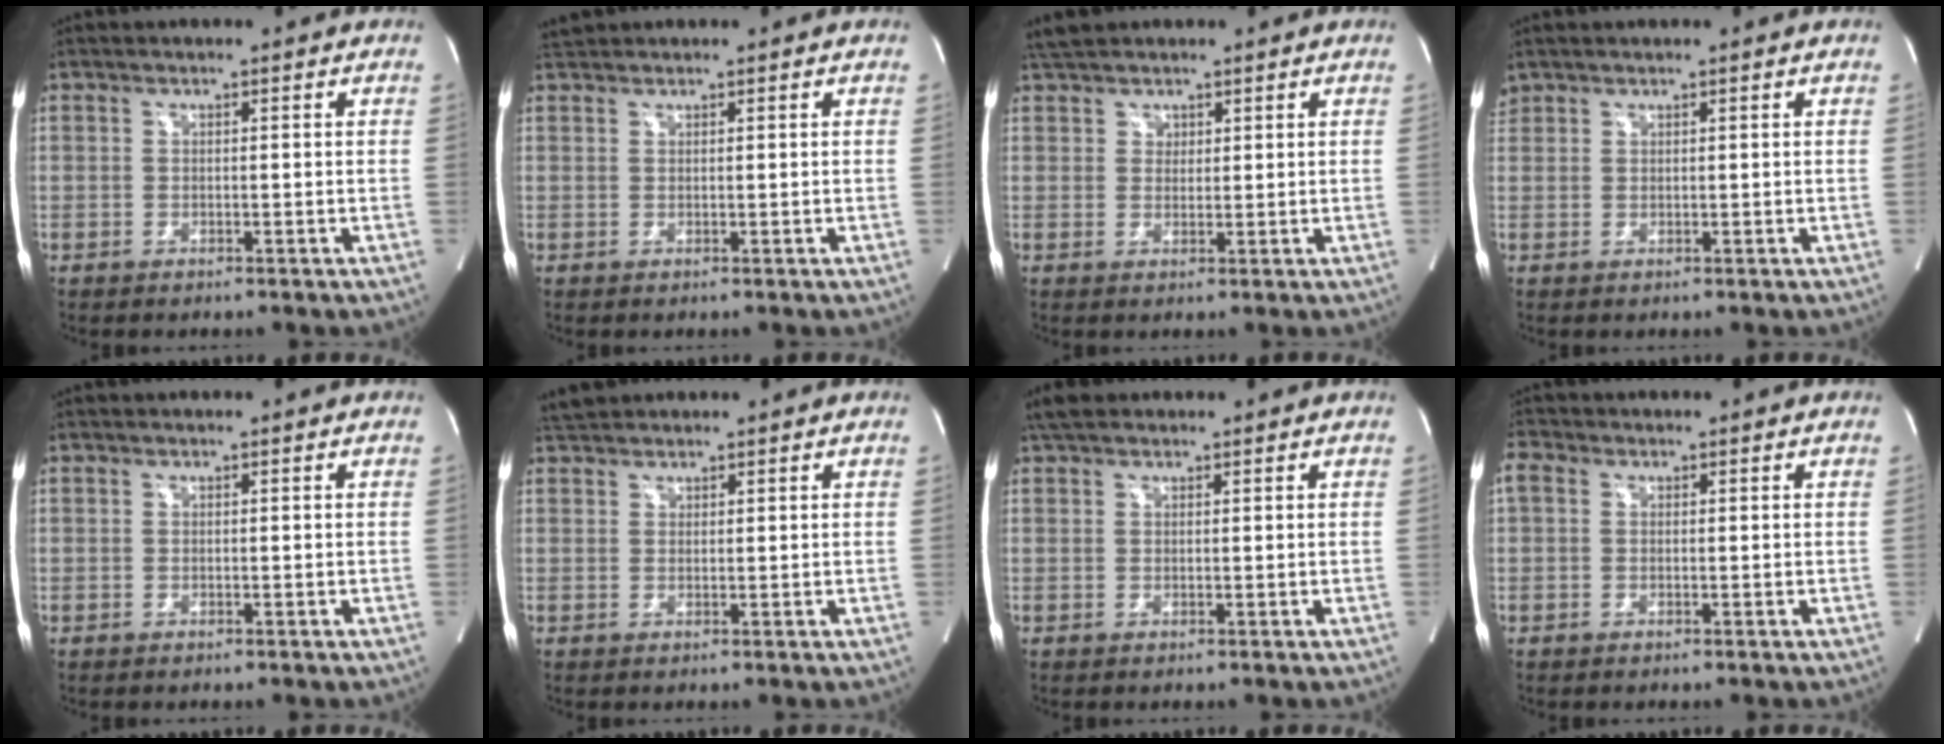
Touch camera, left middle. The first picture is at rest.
{"total": 1.3, "force": [1.3, 0.1, 0.0], "torque": [-0.010, 0.013, 0.031]}
{"total": 4.1, "force": [3.2, 2.4, 1.1], "torque": [-0.022, 0.012, 0.061]}
{"total": 1.4, "force": [1.2, 0.7, 0.0], "torque": [-0.006, 0.017, 0.027]}
{"total": 0.0}
{"total": 2.6, "force": [2.4, 0.9, 0.4], "torque": [-0.012, 0.016, 0.045]}
{"total": 2.8, "force": [2.3, 1.3, 1.0], "torque": [-0.023, 0.022, 0.039]}
{"total": 1.8, "force": [0.5, 1.4, 1.0], "torque": [-0.031, 0.014, 0.008]}